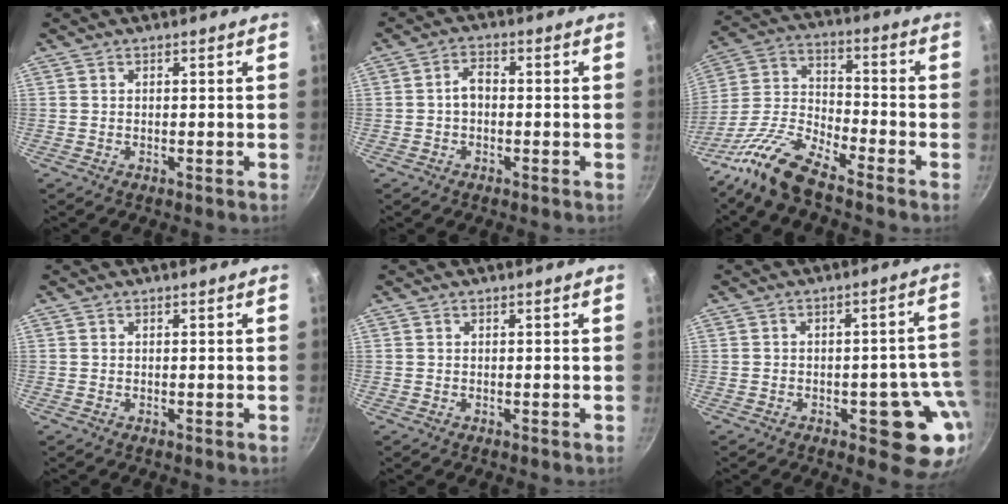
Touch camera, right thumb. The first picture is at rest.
{"total": 3.3, "force": [-0.5, 2.2, 2.4], "torque": [-0.035, 0.016, -0.013]}
{"total": 12.6, "force": [-9.9, 3.6, 7.0], "torque": [-0.144, 0.075, -0.216]}
{"total": 0.0}
{"total": 0.0}
{"total": 11.8, "force": [-4.0, 6.0, 9.4], "torque": [-0.039, 0.026, -0.047]}